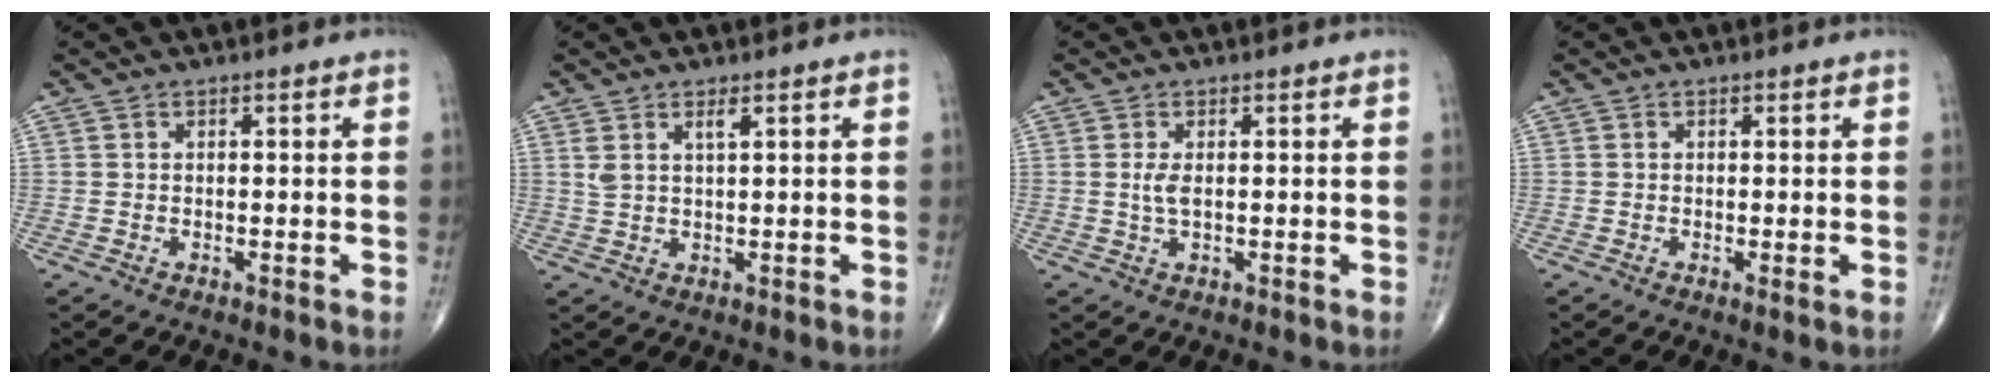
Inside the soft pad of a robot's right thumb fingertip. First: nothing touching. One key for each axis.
{"total": 2.8, "fx": 1.5, "fy": 0.7, "fz": 2.3, "tx": -0.051, "ty": -0.003, "tz": 0.035}
{"total": 2.3, "fx": 0.3, "fy": 0.8, "fz": 2.1, "tx": -0.048, "ty": -0.002, "tz": 0.009}
{"total": 0.7, "fx": 0.0, "fy": 0.0, "fz": 0.7, "tx": -0.016, "ty": -0.005, "tz": -0.004}